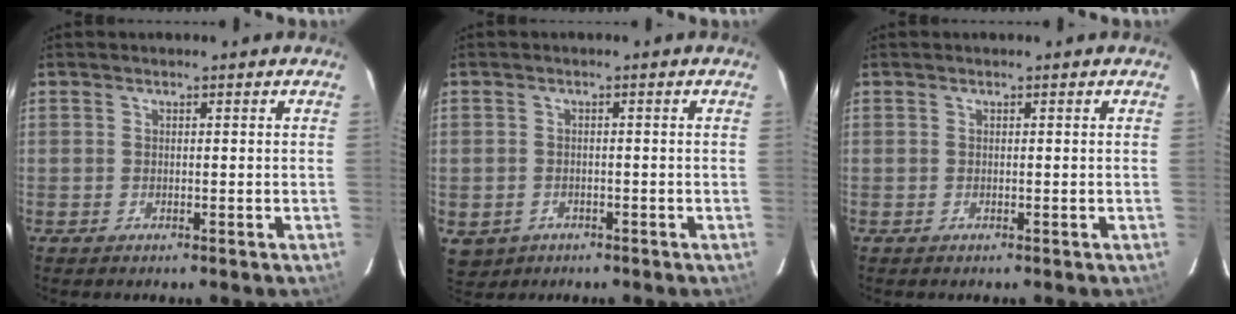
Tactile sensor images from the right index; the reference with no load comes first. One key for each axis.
{"total": 4.7, "fx": -1.8, "fy": 4.0, "fz": 1.7, "tx": -0.043, "ty": -0.003, "tz": -0.017}
{"total": 0.0}